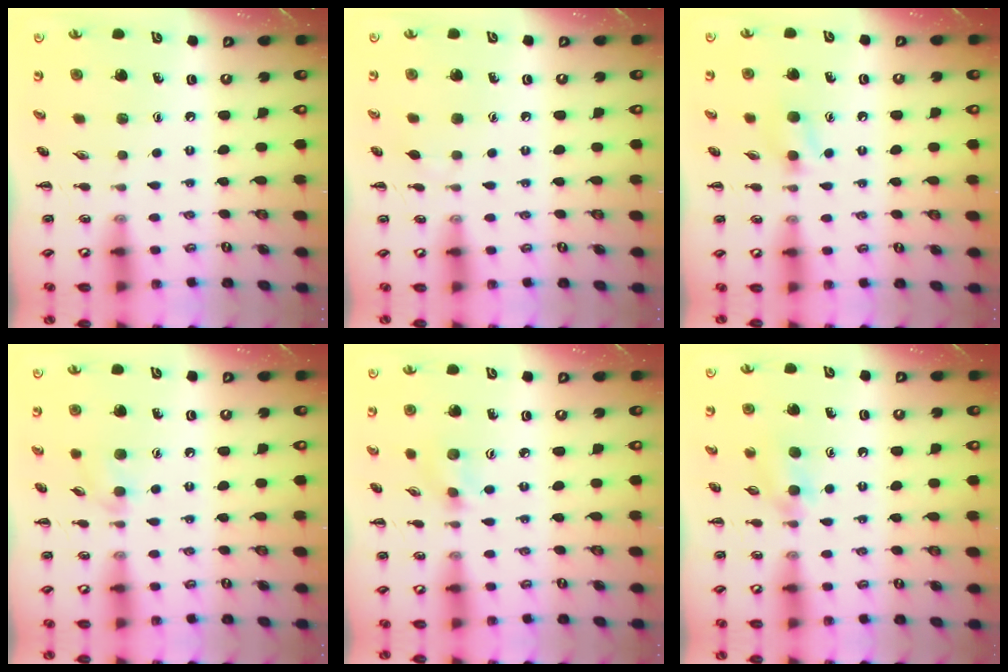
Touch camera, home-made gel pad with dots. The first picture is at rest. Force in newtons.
{"total": 4.0, "press": 3.7, "slide": 1.6}
{"total": 4.4, "press": 4.1, "slide": 1.6}
{"total": 5.2, "press": 4.9, "slide": 1.9}
{"total": 1.4, "press": 1.3, "slide": 0.4}
{"total": 5.9, "press": 5.6, "slide": 1.9}